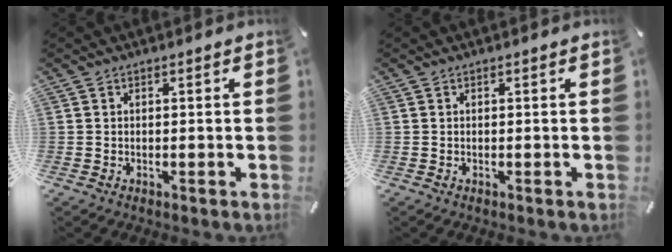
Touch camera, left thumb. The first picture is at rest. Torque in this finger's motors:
{"motor_torque": [-0.03, 0.18, -0.14, -0.16, -0.01]}